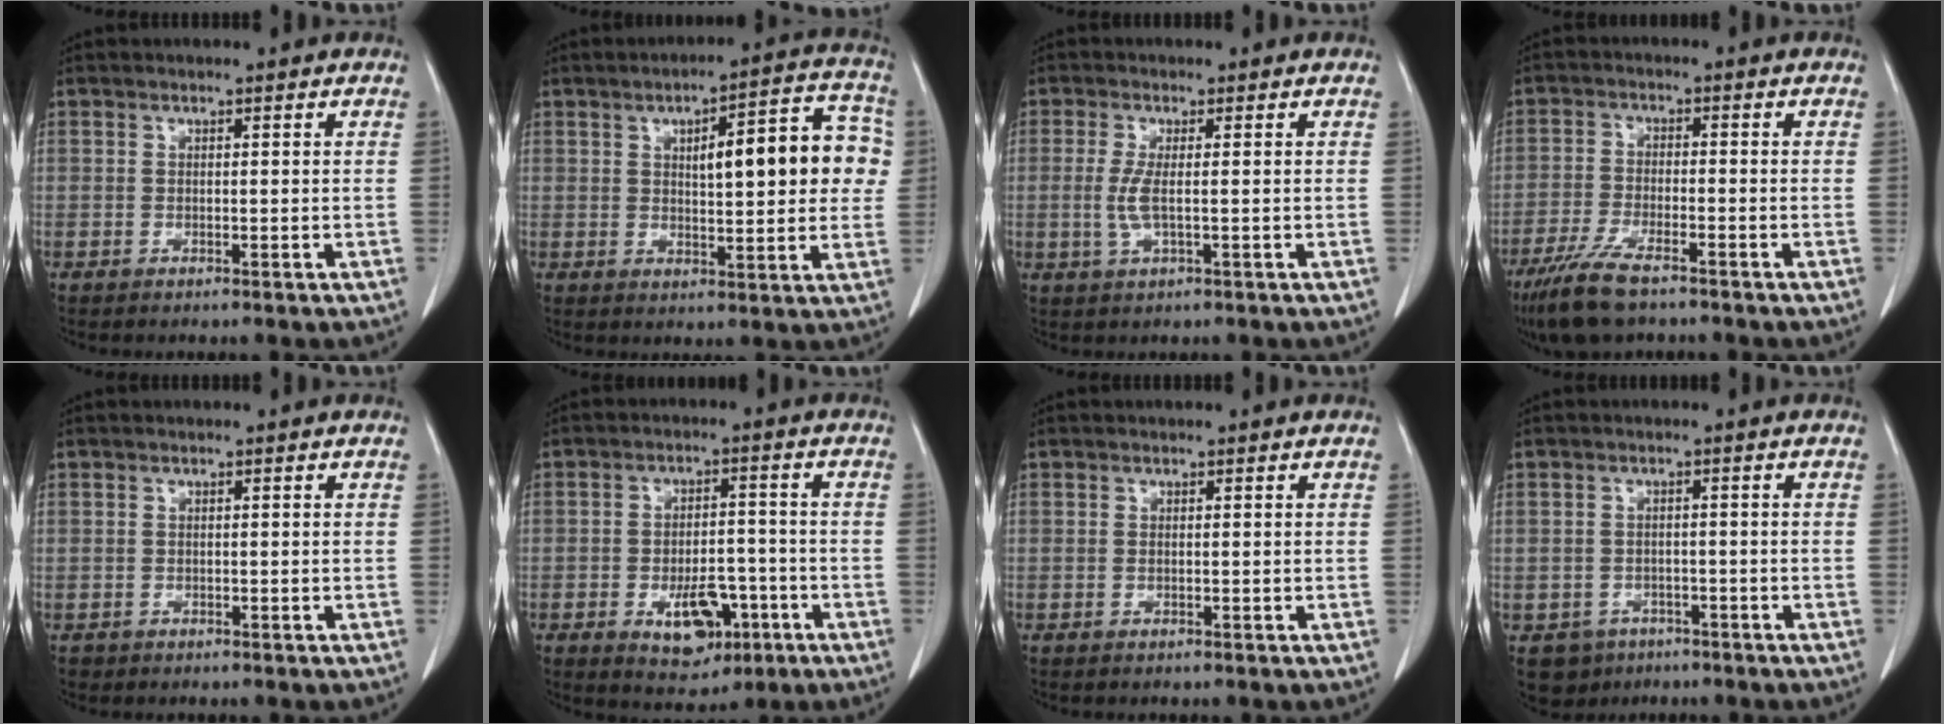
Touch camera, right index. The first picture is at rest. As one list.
[{"total": 12.9, "force": [2.3, 3.7, 12.1], "torque": [-0.151, 0.034, 0.030]}, {"total": 3.5, "force": [-0.3, 0.5, 3.4], "torque": [-0.081, -0.007, -0.004]}, {"total": 8.6, "force": [-6.3, 1.7, 5.6], "torque": [-0.110, -0.021, -0.111]}, {"total": 0.8, "force": [-0.4, 0.7, -0.1], "torque": [-0.007, 0.004, -0.008]}, {"total": 8.5, "force": [-3.7, 4.6, 6.2], "torque": [-0.092, 0.006, -0.047]}, {"total": 0.0}, {"total": 4.5, "force": [-2.7, 3.6, 0.5], "torque": [-0.004, 0.008, -0.035]}]